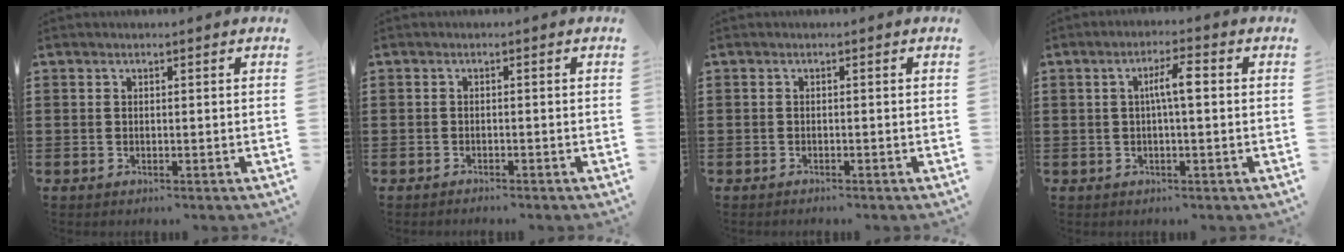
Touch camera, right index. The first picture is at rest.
{"total": 0.8, "force": [-0.8, -0.2, 0.0], "torque": [-0.001, -0.001, -0.016]}
{"total": 0.6, "force": [-0.6, -0.2, 0.0], "torque": [0.000, -0.002, -0.012]}
{"total": 4.0, "force": [0.2, 0.5, 4.0], "torque": [-0.073, 0.006, 0.000]}